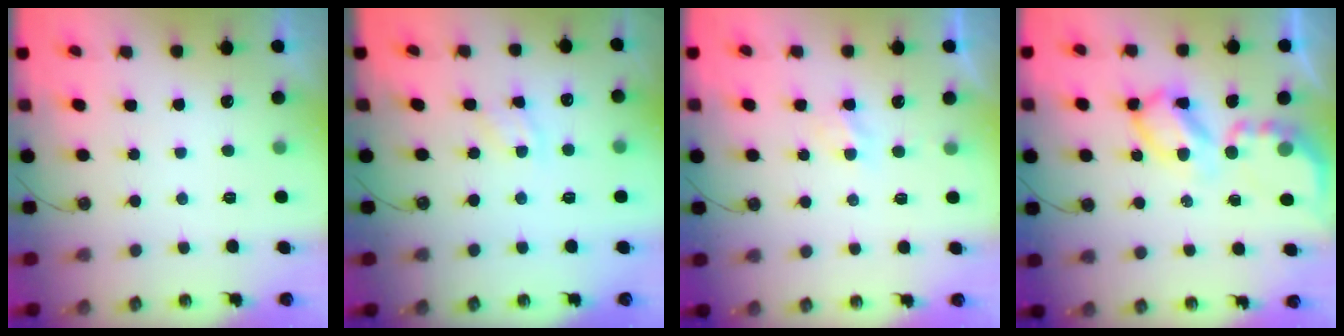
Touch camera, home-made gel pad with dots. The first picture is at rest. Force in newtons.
{"total": 5.1, "press": 5.1, "slide": 0.5}
{"total": 2.8, "press": 2.8, "slide": 0.2}
{"total": 10.4, "press": 10.4, "slide": 0.9}